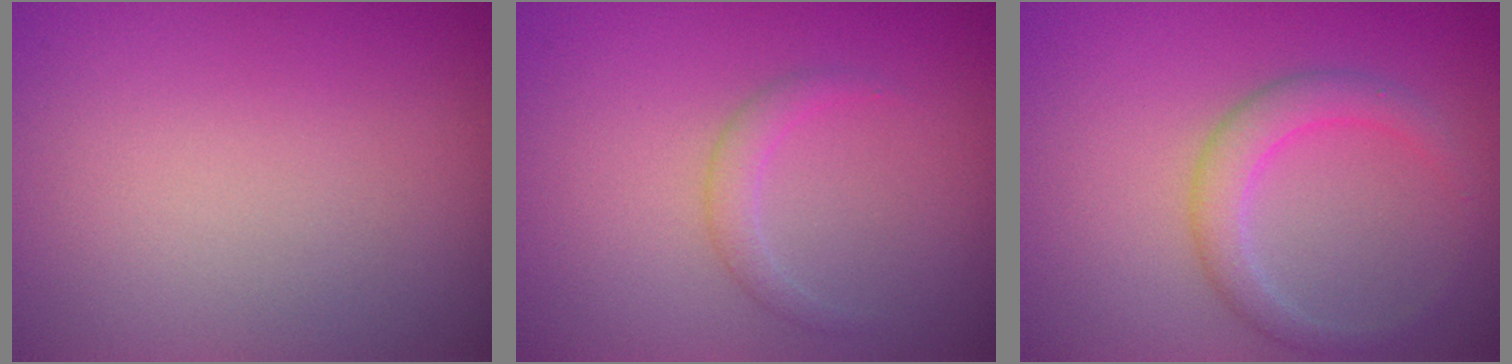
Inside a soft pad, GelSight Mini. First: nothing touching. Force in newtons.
{"total": 1.2, "press": 1.2, "slide": 0.1}
{"total": 2.5, "press": 2.5, "slide": 0.1}